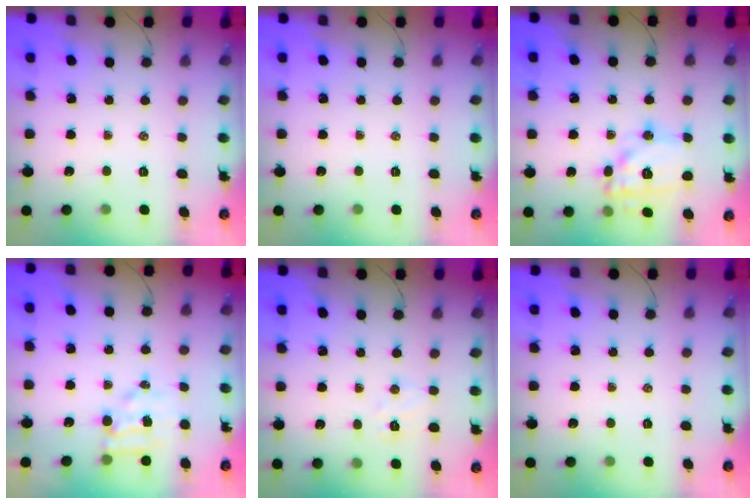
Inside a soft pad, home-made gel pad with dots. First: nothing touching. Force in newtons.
{"total": 0.0}
{"total": 14.4, "press": 14.4, "slide": 0.5}
{"total": 4.7, "press": 4.7, "slide": 0.5}
{"total": 5.4, "press": 5.3, "slide": 1.1}
{"total": 0.0}